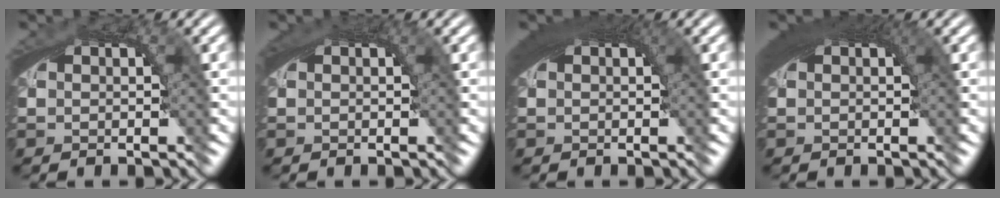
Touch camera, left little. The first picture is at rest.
{"total": 1.2, "force": [0.4, 0.0, 1.1], "torque": [-0.015, 0.004, 0.008]}
{"total": 3.7, "force": [1.2, 1.2, 3.3], "torque": [-0.042, 0.013, 0.015]}
{"total": 4.1, "force": [1.3, 1.4, 3.6], "torque": [-0.048, 0.014, 0.016]}